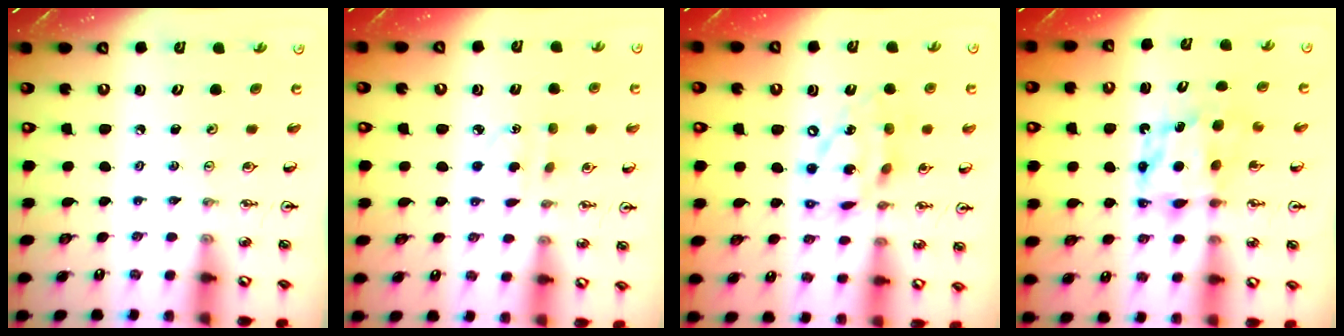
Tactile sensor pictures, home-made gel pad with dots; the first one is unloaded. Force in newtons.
{"total": 3.5, "press": 3.4, "slide": 0.6}
{"total": 14.6, "press": 14.6, "slide": 1.2}
{"total": 6.9, "press": 6.8, "slide": 0.4}